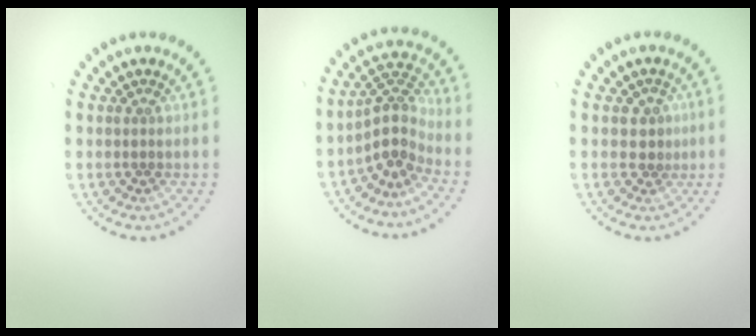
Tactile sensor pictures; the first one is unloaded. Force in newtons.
{"total": 3.5, "press": 2.5, "slide": 2.5}
{"total": 1.7, "press": 1.4, "slide": 0.9}